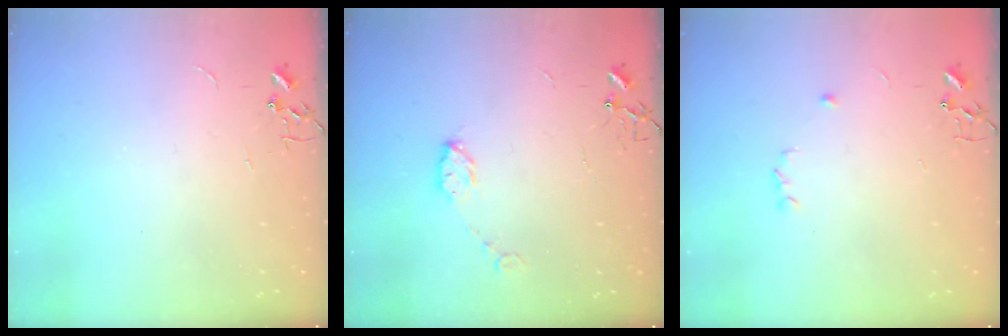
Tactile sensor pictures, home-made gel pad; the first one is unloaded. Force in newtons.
{"total": 4.9, "press": 4.8, "slide": 0.6}
{"total": 3.7, "press": 3.7, "slide": 0.6}